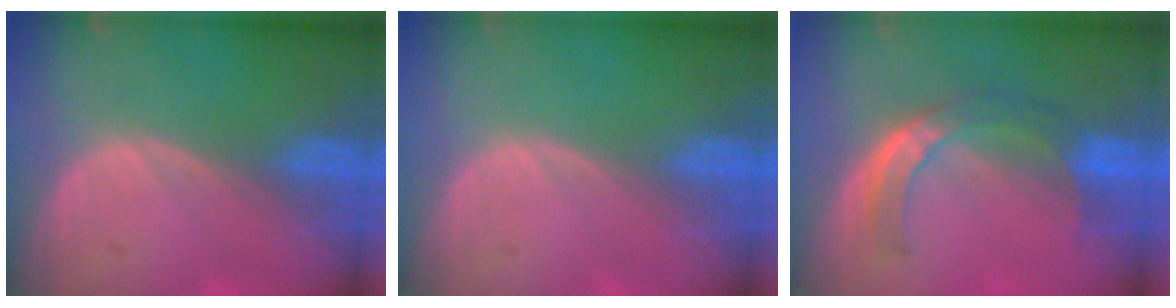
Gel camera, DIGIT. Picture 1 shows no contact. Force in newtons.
{"total": 0.0}
{"total": 7.7, "press": 6.5, "slide": 4.2}